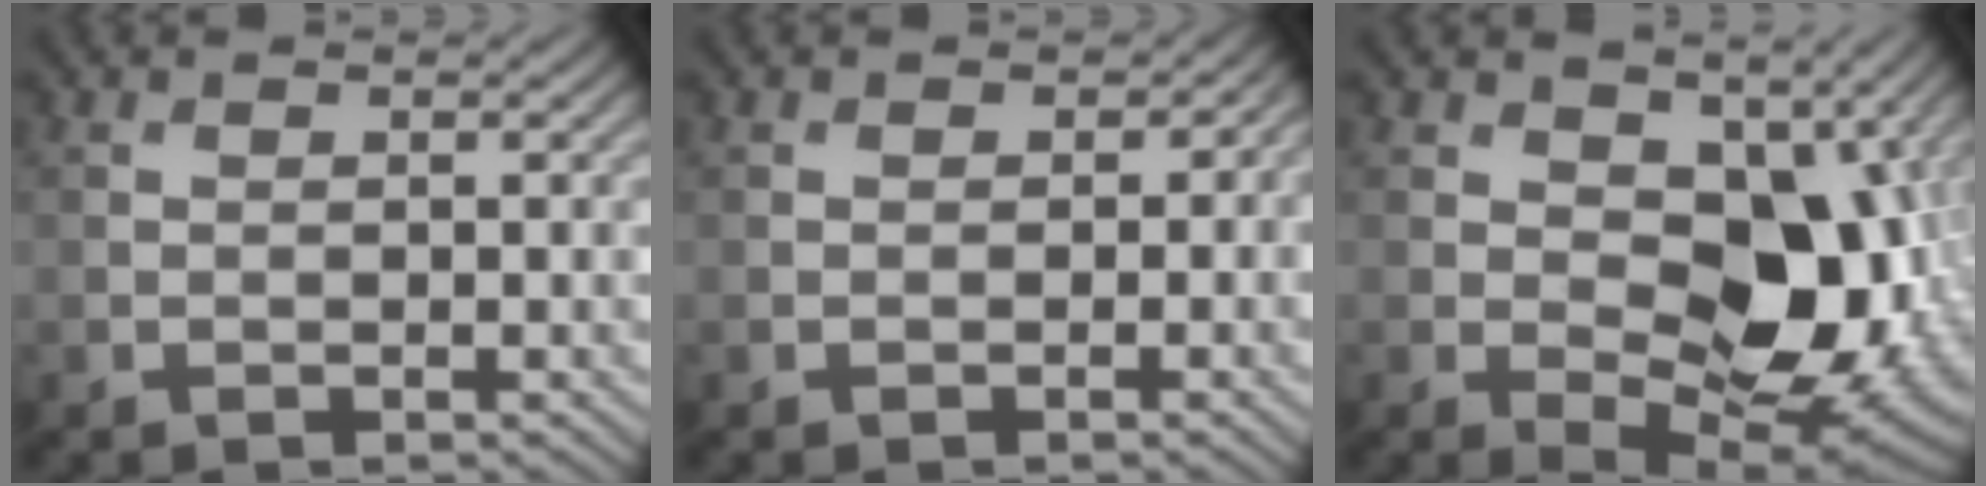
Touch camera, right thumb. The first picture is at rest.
{"total": 0.9, "force": [-0.2, 0.8, 0.2], "torque": [0.000, -0.008, -0.004]}
{"total": 13.0, "force": [1.0, 7.9, 10.3], "torque": [-0.142, -0.015, 0.020]}